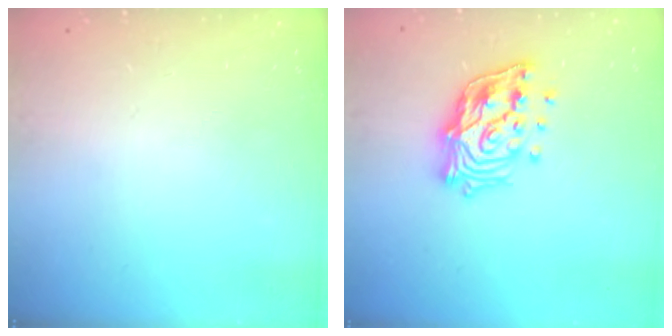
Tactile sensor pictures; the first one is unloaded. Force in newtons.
{"total": 16.8, "press": 16.6, "slide": 2.6}